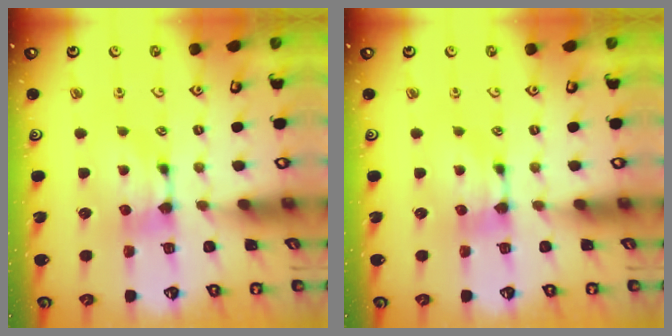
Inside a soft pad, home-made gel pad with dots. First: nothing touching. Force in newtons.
{"total": 0.0}